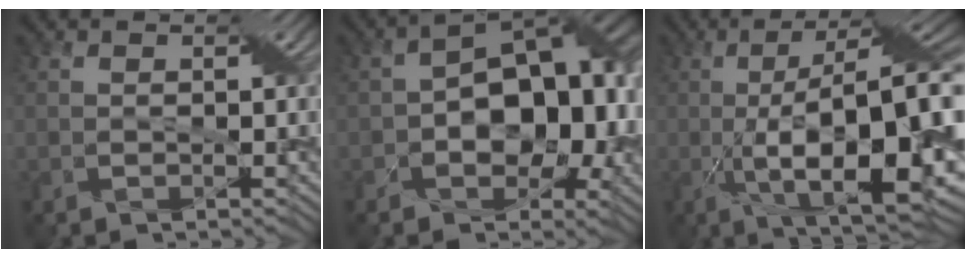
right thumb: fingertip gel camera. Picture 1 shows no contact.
{"total": 14.3, "force": [-0.9, 9.1, 11.0], "torque": [-0.127, 0.003, -0.016]}
{"total": 18.4, "force": [-3.1, 6.0, 17.1], "torque": [-0.263, -0.009, -0.043]}